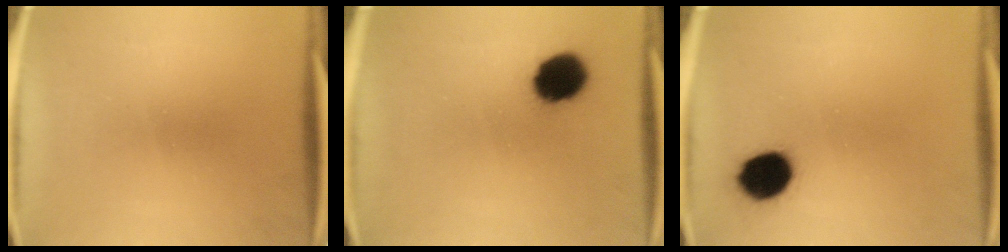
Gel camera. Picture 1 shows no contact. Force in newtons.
{"total": 10.8}
{"total": 9.9}